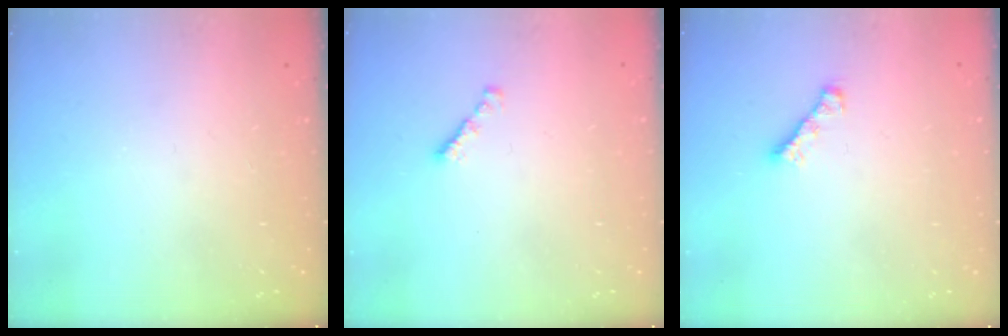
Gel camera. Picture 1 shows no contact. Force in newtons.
{"total": 1.0, "press": 0.8, "slide": 0.5}
{"total": 1.9, "press": 1.8, "slide": 0.6}